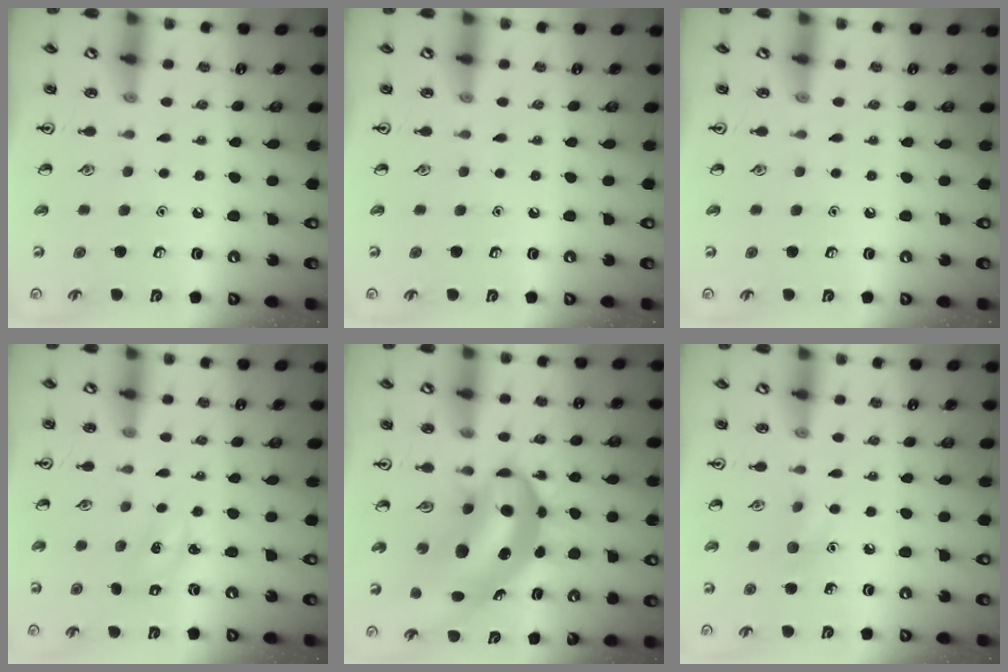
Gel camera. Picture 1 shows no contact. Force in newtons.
{"total": 0.0}
{"total": 0.0}
{"total": 1.5, "press": 1.4, "slide": 0.4}
{"total": 9.5, "press": 9.2, "slide": 2.6}
{"total": 5.7, "press": 5.4, "slide": 1.7}